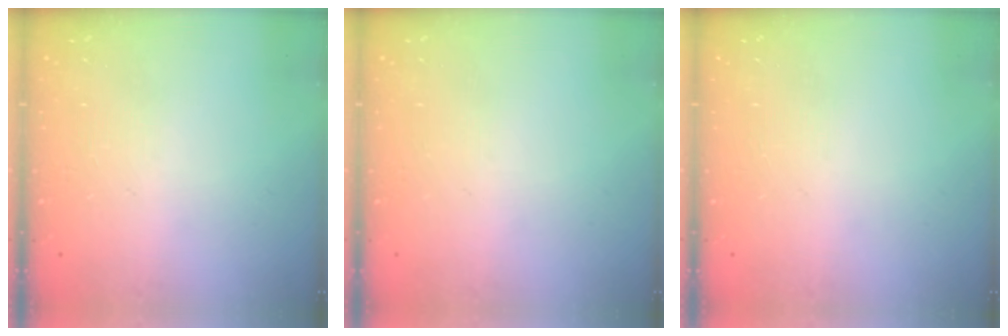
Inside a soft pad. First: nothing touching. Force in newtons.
{"total": 0.0}
{"total": 0.0}